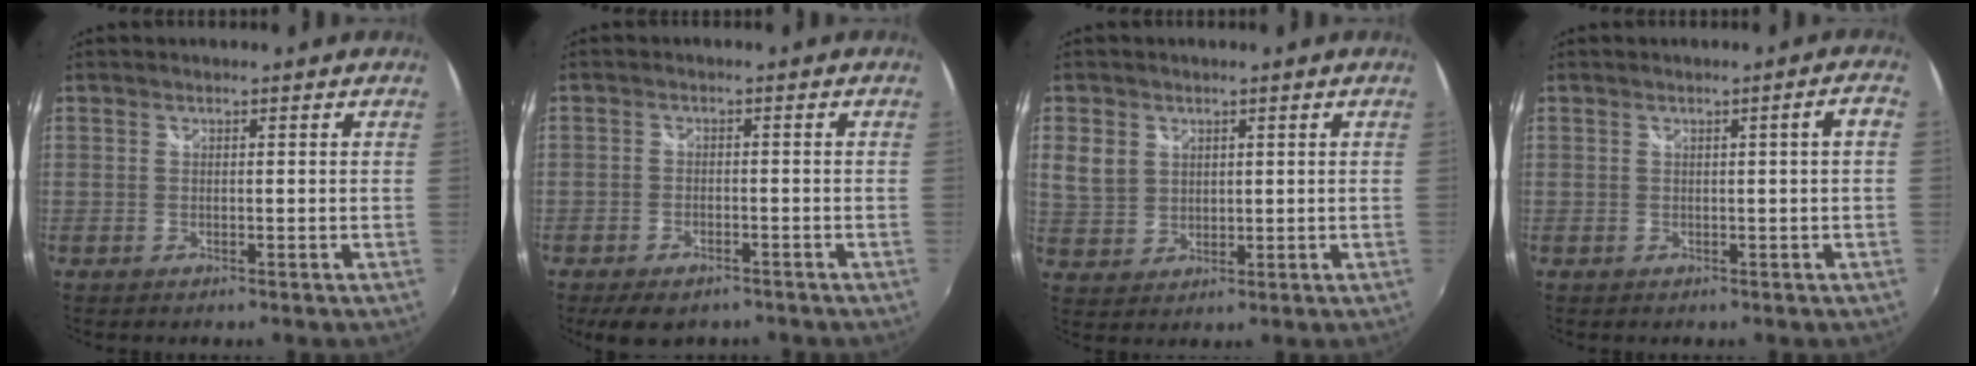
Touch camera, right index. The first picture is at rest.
{"total": 6.5, "force": [-4.9, 3.1, 3.1], "torque": [-0.076, -0.013, -0.072]}
{"total": 5.9, "force": [2.0, 4.8, 2.9], "torque": [-0.061, 0.007, 0.046]}
{"total": 2.5, "force": [0.1, -0.4, 2.4], "torque": [-0.033, 0.007, 0.005]}